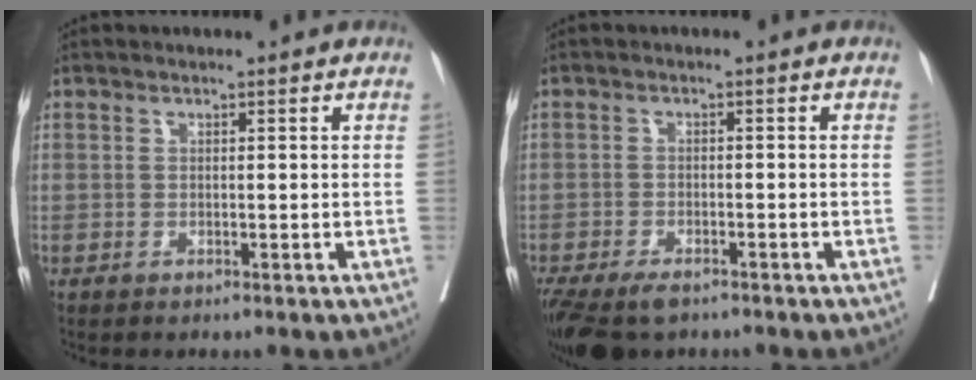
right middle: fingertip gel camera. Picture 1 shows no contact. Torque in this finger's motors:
{"motor_torque": [0.40, -0.52, 0.15, 0.06]}